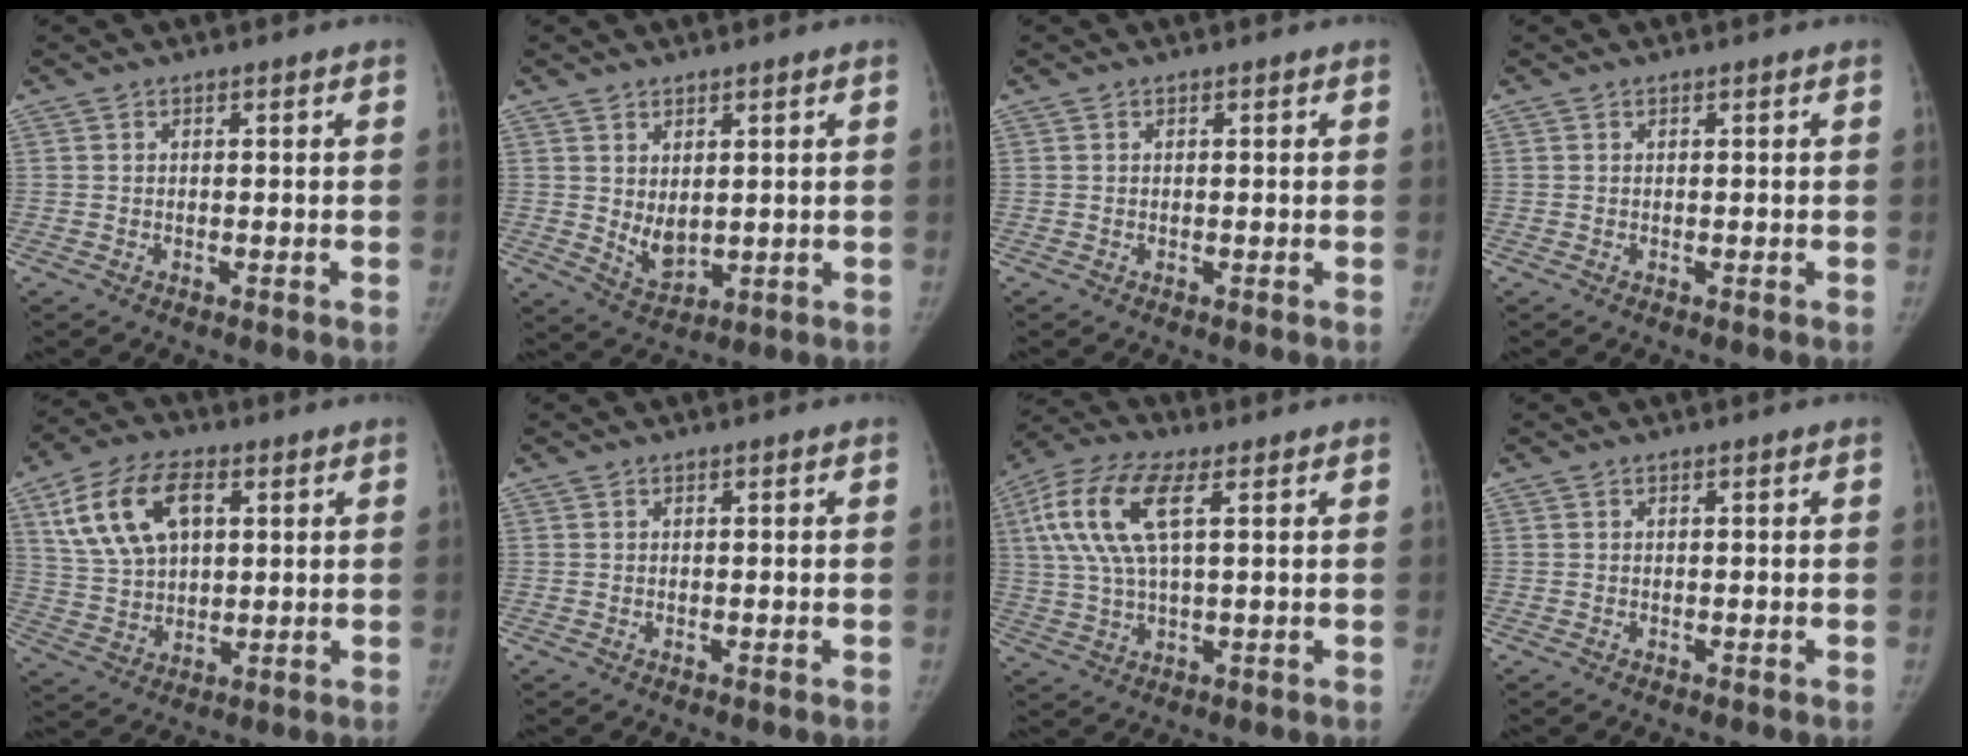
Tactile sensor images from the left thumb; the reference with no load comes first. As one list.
[{"total": 4.9, "force": [1.0, 3.1, 3.7], "torque": [-0.051, -0.019, 0.034]}, {"total": 0.0}, {"total": 0.0}, {"total": 14.4, "force": [5.4, 8.6, 10.2], "torque": [-0.178, -0.003, 0.106]}, {"total": 0.0}, {"total": 13.7, "force": [4.2, 5.5, 11.8], "torque": [-0.265, 0.015, 0.079]}, {"total": 0.0}]